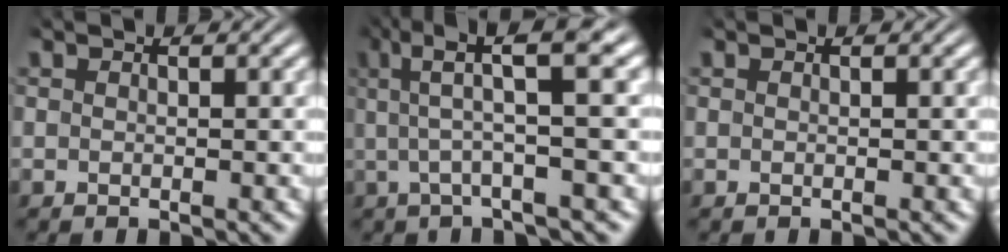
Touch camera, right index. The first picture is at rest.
{"total": 7.5, "force": [3.5, 1.7, 6.4], "torque": [-0.100, 0.027, 0.040]}
{"total": 0.0}